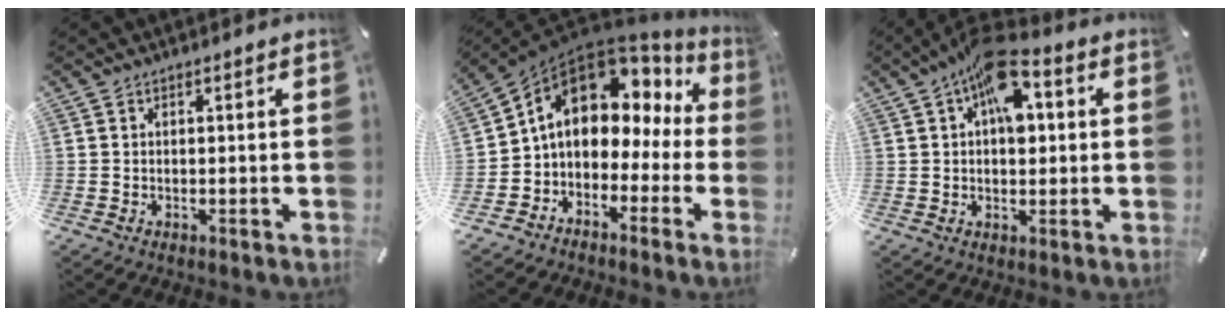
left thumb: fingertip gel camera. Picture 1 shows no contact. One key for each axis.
{"total": 11.2, "fx": 3.5, "fy": 8.5, "fz": 6.6, "tx": -0.112, "ty": -0.018, "tz": 0.061}
{"total": 11.6, "fx": 3.9, "fy": 6.4, "fz": 8.9, "tx": -0.122, "ty": -0.012, "tz": 0.067}